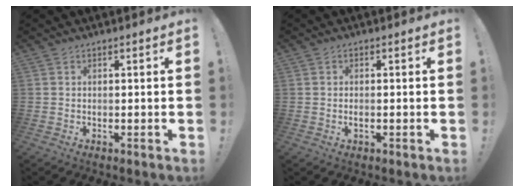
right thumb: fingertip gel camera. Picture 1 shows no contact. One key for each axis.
{"total": 1.2, "fx": -0.5, "fy": 0.5, "fz": 1.0, "tx": -0.017, "ty": 0.000, "tz": -0.010}